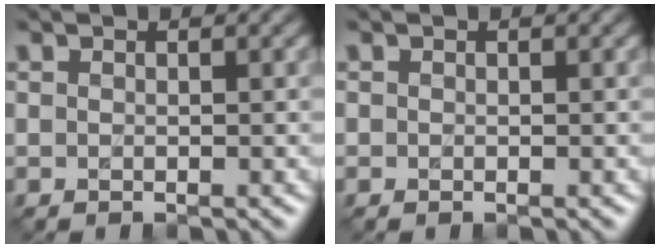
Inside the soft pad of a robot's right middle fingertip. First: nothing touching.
{"total": 0.0}